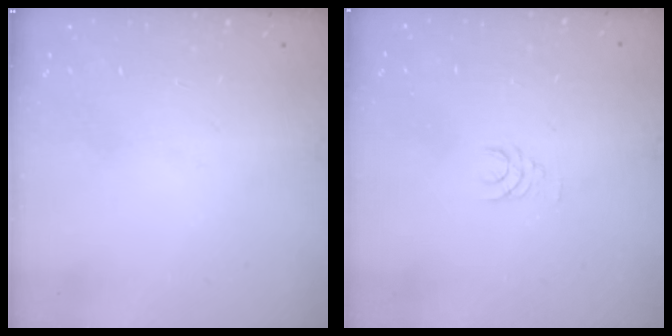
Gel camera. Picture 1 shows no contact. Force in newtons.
{"total": 3.7, "press": 3.7, "slide": 0.4}